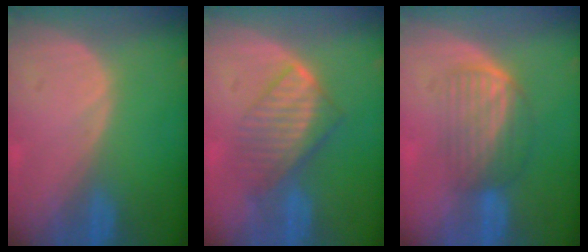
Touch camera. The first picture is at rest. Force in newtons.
{"total": 6.6, "press": 6.3, "slide": 1.9}
{"total": 6.0, "press": 5.5, "slide": 2.3}